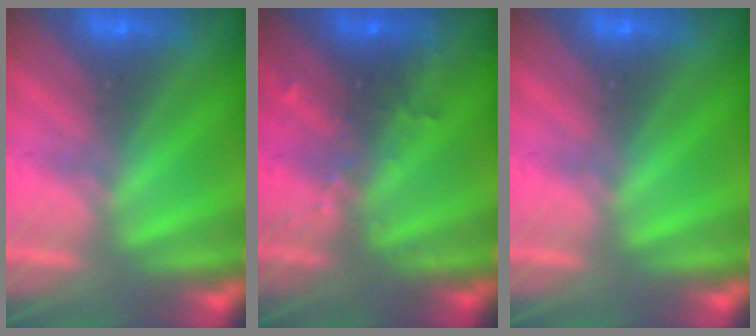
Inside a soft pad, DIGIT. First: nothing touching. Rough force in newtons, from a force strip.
{"total": 3.0}
{"total": 0.0}